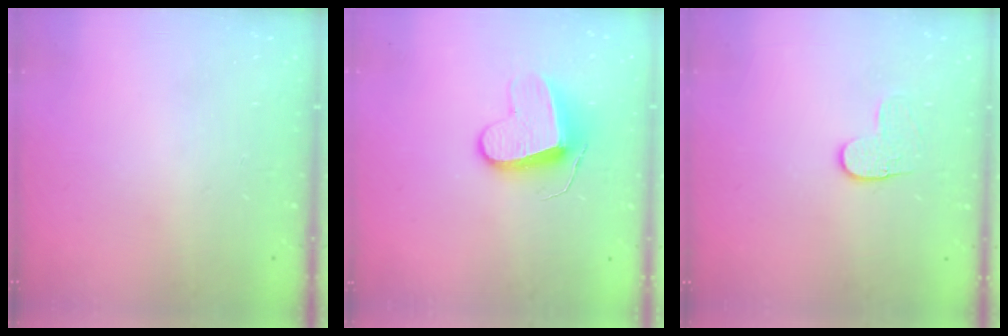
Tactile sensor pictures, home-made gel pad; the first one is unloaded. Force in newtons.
{"total": 9.9, "press": 9.8, "slide": 0.8}
{"total": 3.8, "press": 3.8, "slide": 0.4}